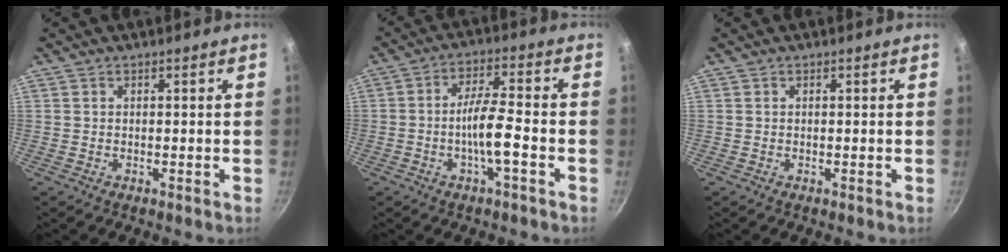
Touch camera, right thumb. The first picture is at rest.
{"total": 7.2, "force": [-2.5, 1.4, 6.7], "torque": [-0.124, 0.029, -0.048]}
{"total": 0.0}